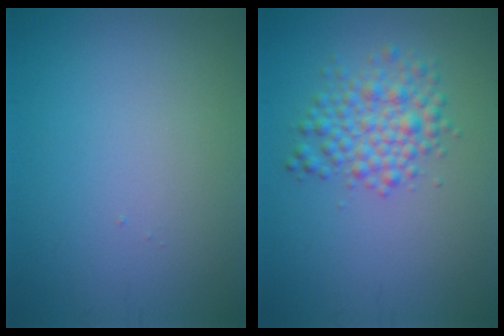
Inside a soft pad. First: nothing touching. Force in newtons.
{"total": 3.8, "press": 3.8, "slide": 0.0}